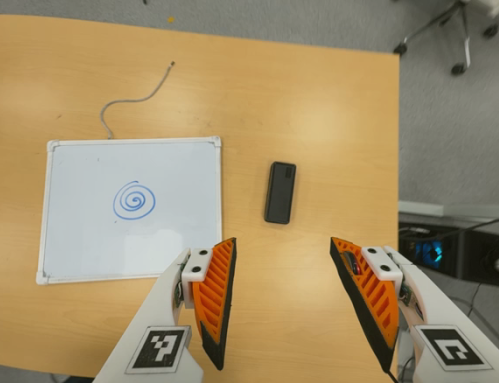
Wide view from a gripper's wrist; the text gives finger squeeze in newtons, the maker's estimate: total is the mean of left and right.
{"total": 0.0}